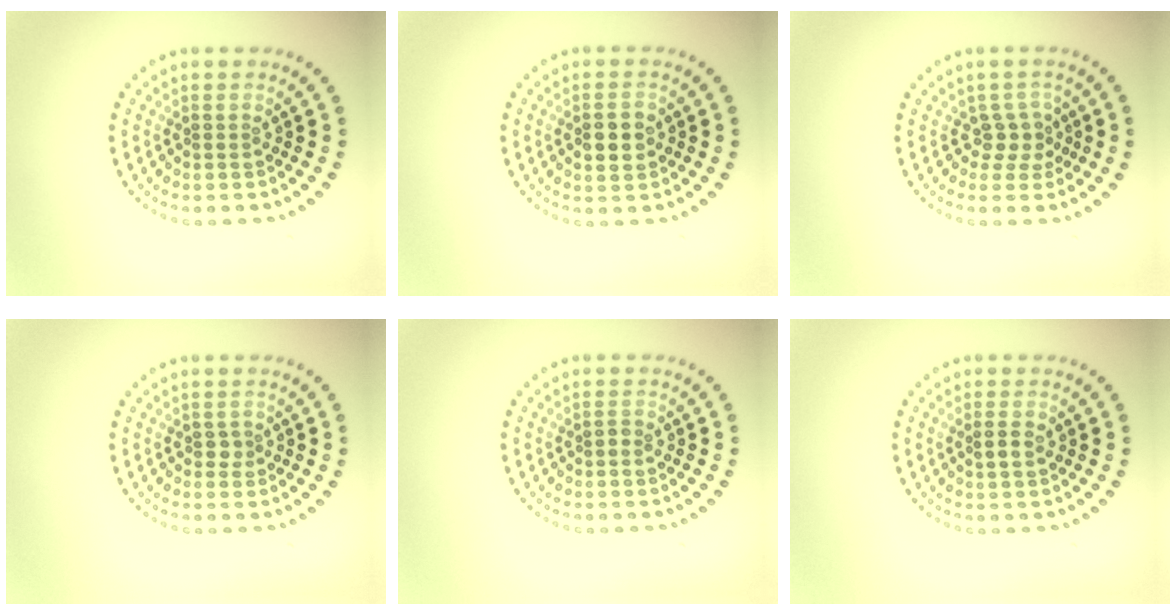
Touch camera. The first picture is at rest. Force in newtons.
{"total": 2.8, "press": 2.8, "slide": 0.0}
{"total": 2.1, "press": 1.6, "slide": 1.4}
{"total": 0.9, "press": 0.6, "slide": 0.6}
{"total": 0.5, "press": 0.4, "slide": 0.4}
{"total": 1.1, "press": 1.1, "slide": 0.4}